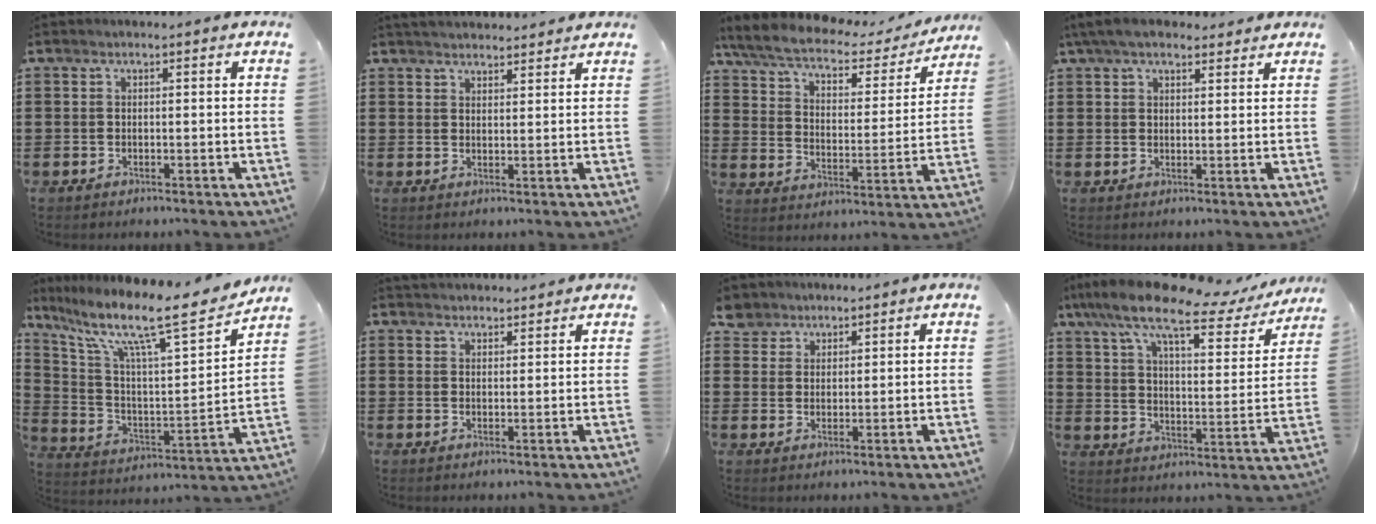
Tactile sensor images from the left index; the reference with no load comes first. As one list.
[{"total": 2.6, "force": [2.6, 0.1, 0.0], "torque": [-0.007, -0.004, 0.050]}, {"total": 6.0, "force": [4.8, 1.7, 3.2], "torque": [-0.084, -0.030, 0.079]}, {"total": 5.0, "force": [4.1, 1.5, 2.5], "torque": [-0.060, -0.002, 0.078]}, {"total": 13.2, "force": [9.5, 2.1, 9.0], "torque": [-0.192, -0.060, 0.146]}, {"total": 2.1, "force": [2.1, 0.2, -0.1], "torque": [-0.002, -0.002, 0.041]}, {"total": 3.6, "force": [2.9, 2.1, 0.1], "torque": [-0.018, 0.005, 0.057]}, {"total": 12.2, "force": [8.8, 2.8, 7.9], "torque": [-0.167, -0.040, 0.143]}]